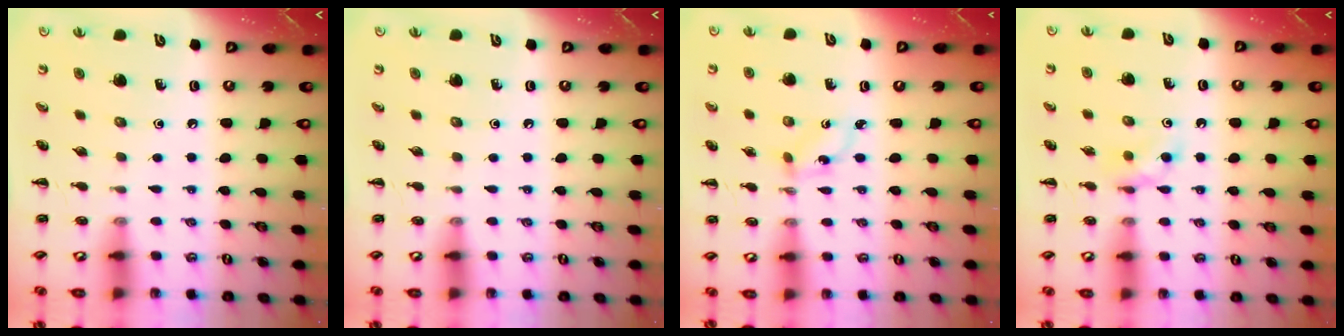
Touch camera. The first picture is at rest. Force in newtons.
{"total": 0.0}
{"total": 1.7, "press": 1.5, "slide": 0.8}
{"total": 3.2, "press": 2.9, "slide": 1.2}